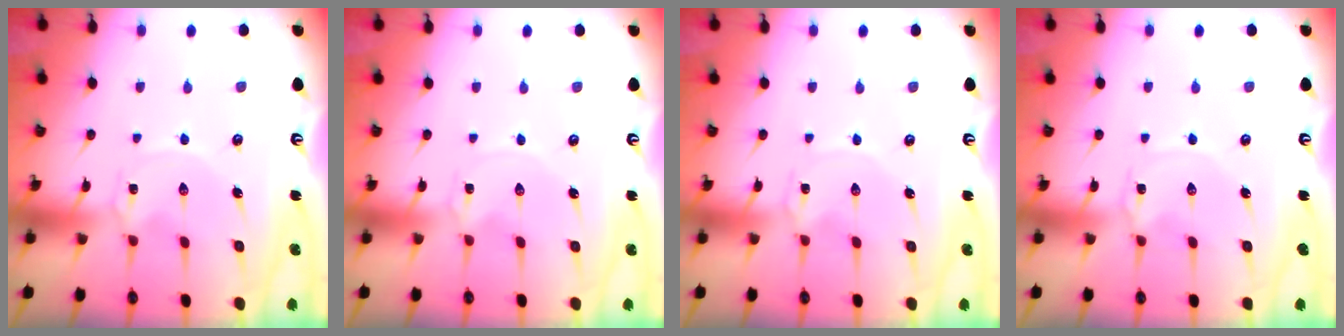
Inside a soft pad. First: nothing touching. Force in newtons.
{"total": 0.0}
{"total": 0.0}
{"total": 1.5, "press": 1.5, "slide": 0.2}